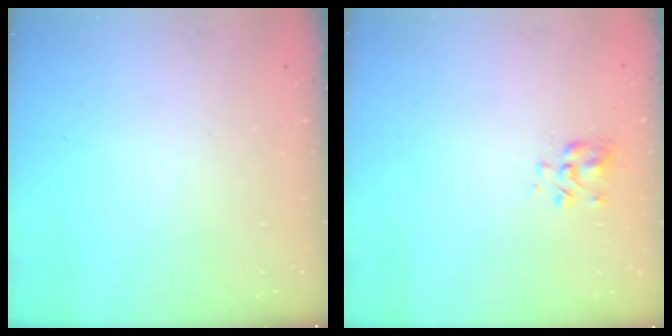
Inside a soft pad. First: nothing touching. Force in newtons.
{"total": 4.6, "press": 4.4, "slide": 1.2}